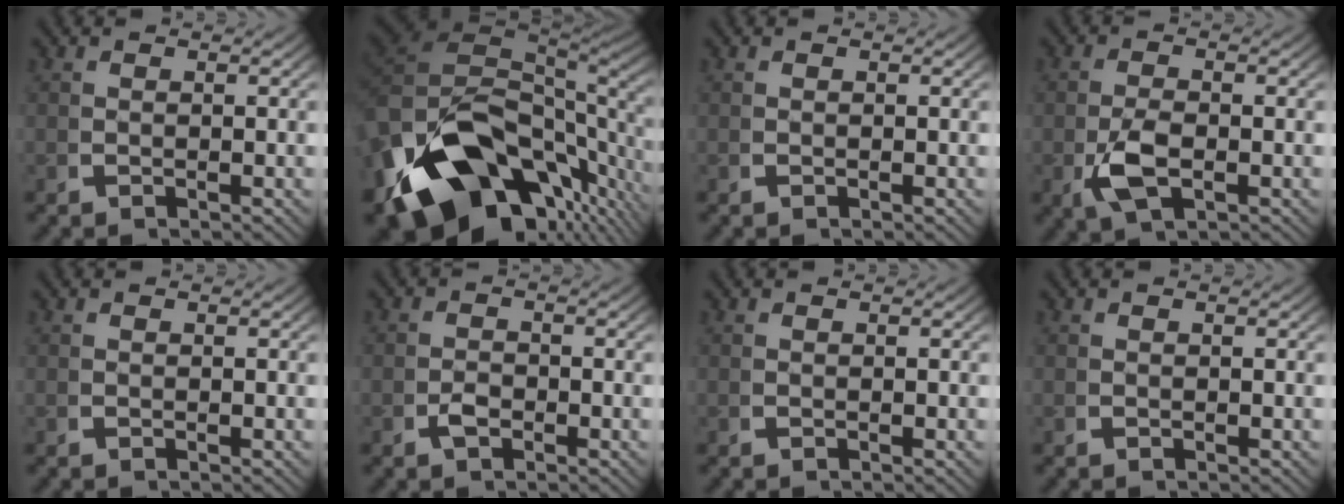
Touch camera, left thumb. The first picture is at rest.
{"total": 24.0, "force": [-4.1, 15.7, 17.6], "torque": [-0.321, -0.058, -0.039]}
{"total": 0.0}
{"total": 4.0, "force": [-0.8, 2.2, 3.3], "torque": [-0.087, -0.015, -0.006]}
{"total": 0.0}
{"total": 1.4, "force": [-0.8, 0.8, 0.8], "torque": [-0.015, -0.005, -0.016]}
{"total": 0.0}
{"total": 0.0}